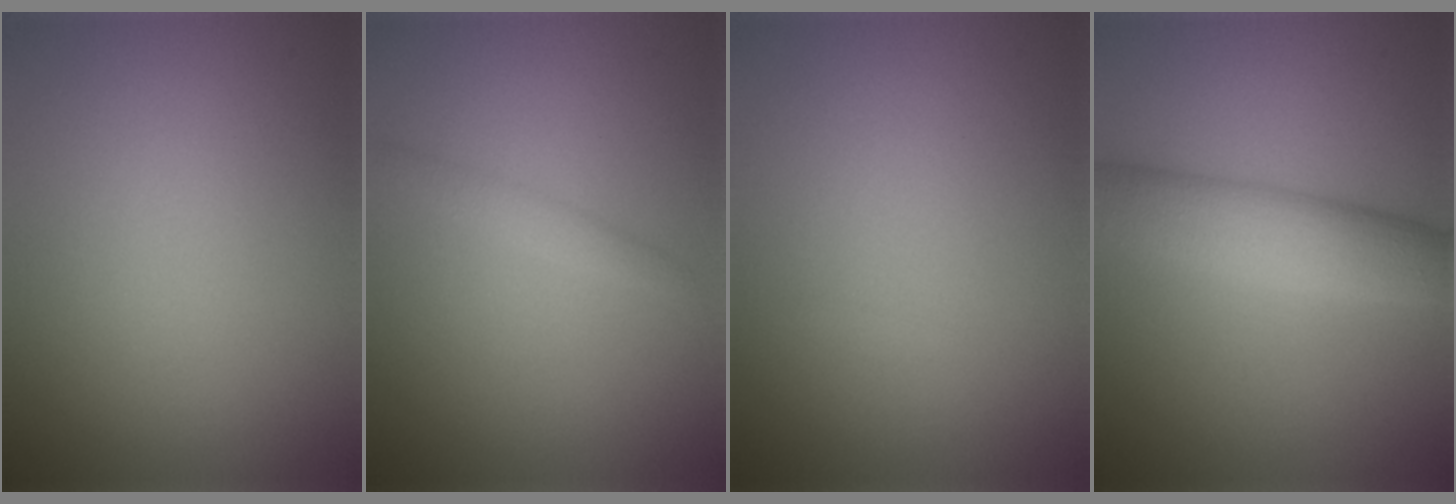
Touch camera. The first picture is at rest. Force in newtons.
{"total": 1.2, "press": 1.2, "slide": 0.1}
{"total": 0.0}
{"total": 6.1, "press": 6.1, "slide": 0.2}